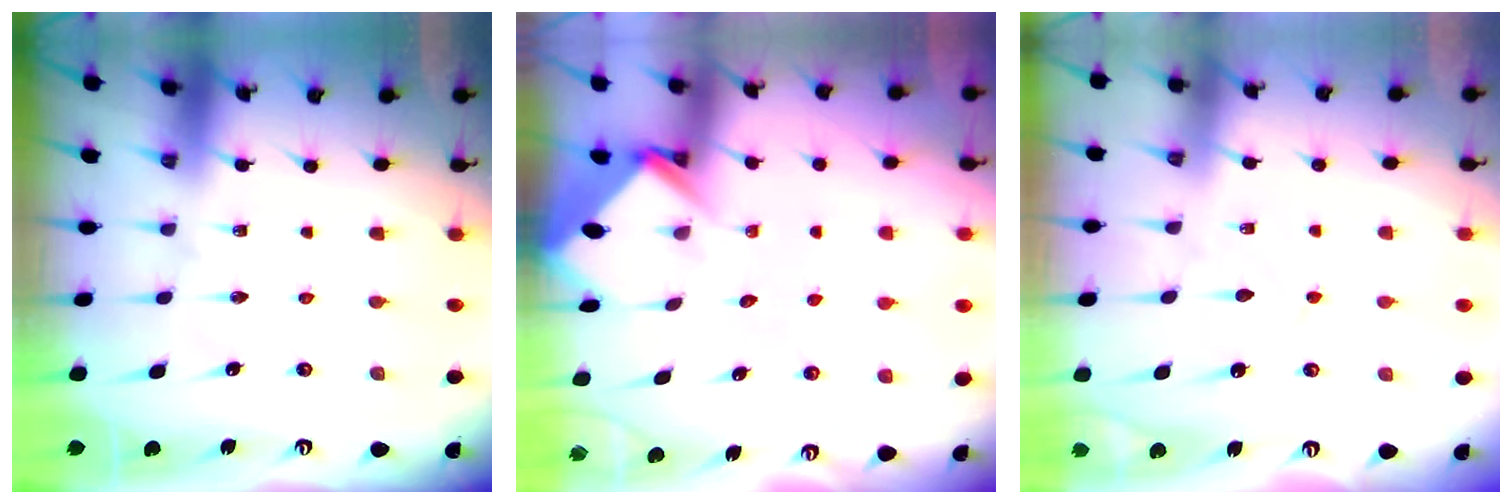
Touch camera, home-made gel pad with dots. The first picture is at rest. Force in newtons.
{"total": 3.8, "press": 3.8, "slide": 0.3}
{"total": 3.6, "press": 3.6, "slide": 0.1}